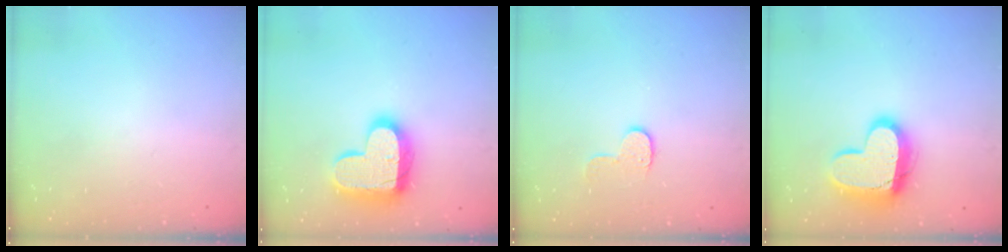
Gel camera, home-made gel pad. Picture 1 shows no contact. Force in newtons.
{"total": 17.7, "press": 17.7, "slide": 1.2}
{"total": 6.8, "press": 6.8, "slide": 0.2}
{"total": 16.6, "press": 16.5, "slide": 1.4}